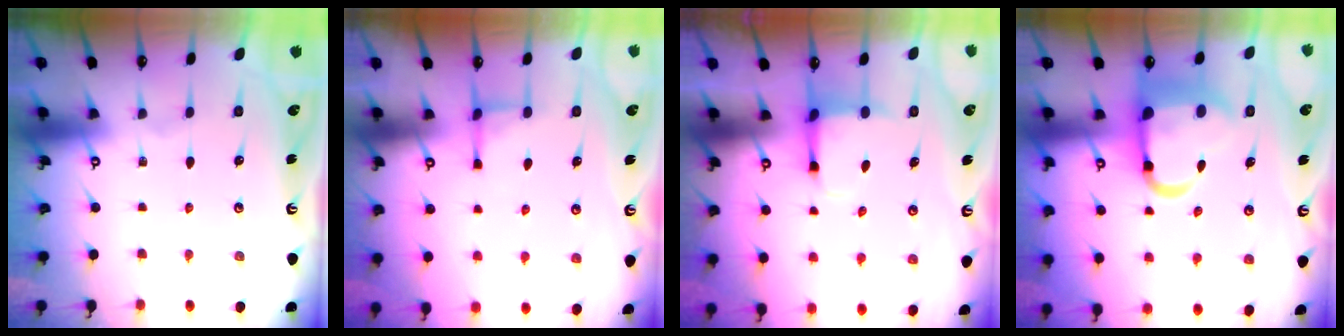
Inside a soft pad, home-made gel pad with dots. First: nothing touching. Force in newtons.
{"total": 3.2, "press": 3.1, "slide": 0.7}
{"total": 3.9, "press": 3.7, "slide": 1.2}
{"total": 12.8, "press": 12.6, "slide": 1.8}